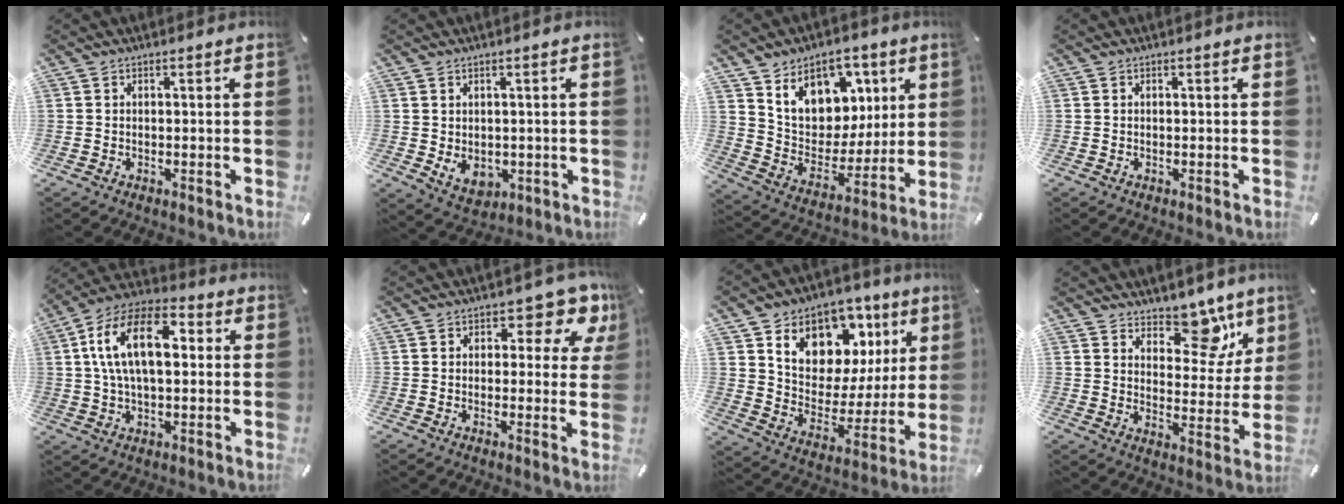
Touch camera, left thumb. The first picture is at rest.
{"total": 4.8, "force": [0.6, 4.3, 1.9], "torque": [-0.022, -0.010, 0.014]}
{"total": 13.8, "force": [7.5, 10.7, 4.6], "torque": [-0.077, -0.054, 0.146]}
{"total": 0.0}
{"total": 15.1, "force": [2.9, 8.6, 12.1], "torque": [-0.252, 0.010, 0.048]}
{"total": 8.1, "force": [4.3, 4.4, 5.2], "torque": [-0.050, -0.030, 0.067]}
{"total": 11.7, "force": [7.4, 8.4, 3.4], "torque": [-0.051, -0.073, 0.129]}
{"total": 11.7, "force": [8.6, 6.3, 4.9], "torque": [-0.053, -0.074, 0.152]}